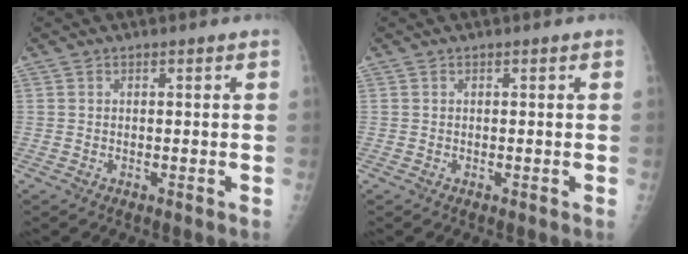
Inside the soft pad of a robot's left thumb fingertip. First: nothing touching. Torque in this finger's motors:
{"motor_torque": [0.03, 0.02, 0.02, -0.02, 0.00]}